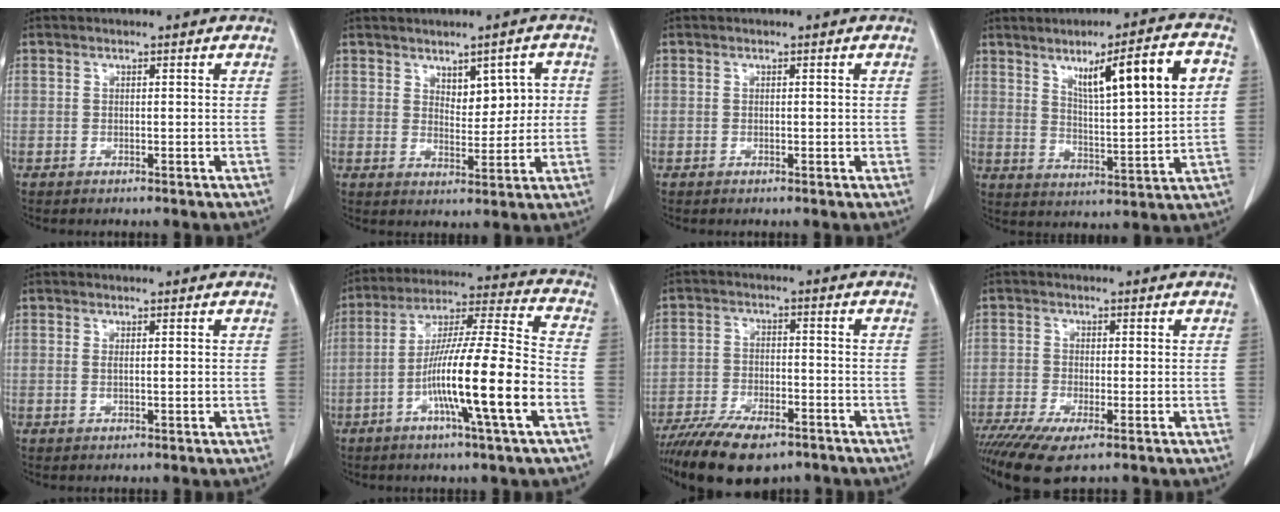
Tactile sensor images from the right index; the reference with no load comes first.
{"total": 5.7, "force": [1.6, 3.0, 4.6], "torque": [-0.055, 0.011, 0.031]}
{"total": 1.0, "force": [0.0, 0.5, 0.8], "torque": [-0.012, 0.003, 0.000]}
{"total": 13.4, "force": [4.9, 1.1, 12.4], "torque": [-0.192, 0.012, 0.079]}
{"total": 1.4, "force": [0.1, 0.4, 1.4], "torque": [-0.025, 0.000, 0.003]}
{"total": 17.2, "force": [-5.7, -0.4, 16.2], "torque": [-0.282, -0.002, -0.105]}
{"total": 13.0, "force": [-9.7, 4.8, 7.2], "torque": [-0.123, -0.013, -0.158]}
{"total": 7.7, "force": [-4.9, 1.7, 5.7], "torque": [-0.103, -0.018, -0.089]}